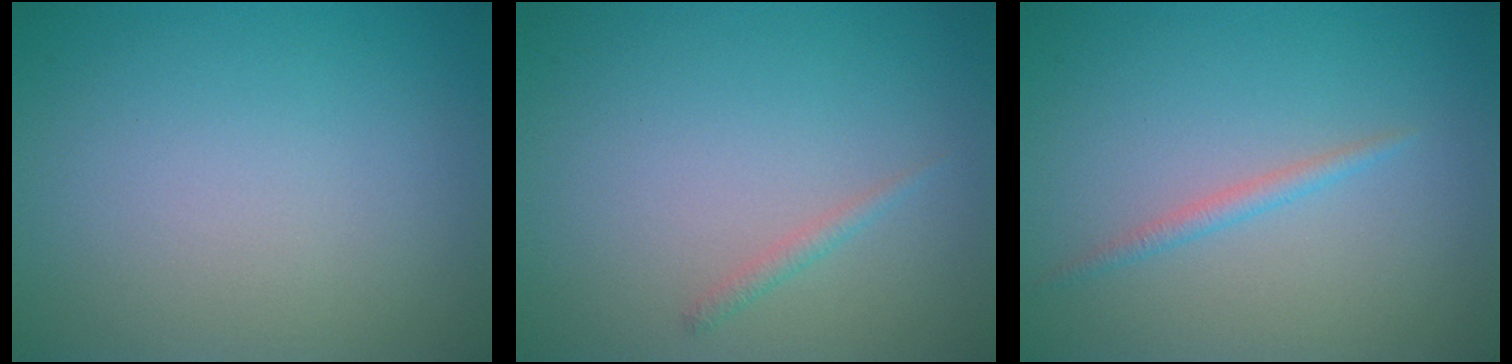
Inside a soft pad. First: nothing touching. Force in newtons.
{"total": 0.8, "press": 0.8, "slide": 0.0}
{"total": 1.1, "press": 1.1, "slide": 0.0}